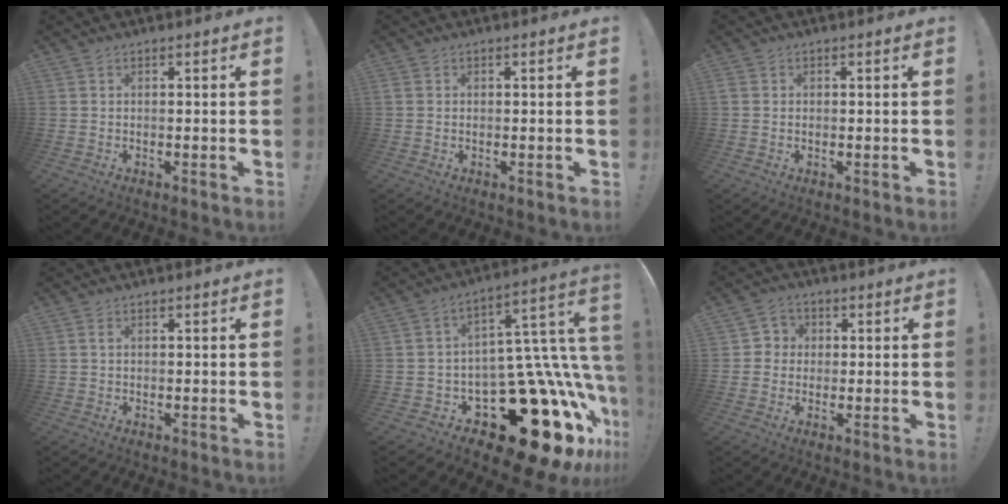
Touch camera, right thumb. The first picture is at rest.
{"total": 0.7, "force": [0.1, 0.6, 0.2], "torque": [-0.006, 0.005, 0.002]}
{"total": 1.1, "force": [0.1, 1.0, 0.4], "torque": [-0.011, 0.004, 0.002]}
{"total": 0.7, "force": [0.1, 0.3, 0.6], "torque": [-0.014, 0.004, 0.000]}
{"total": 28.0, "force": [-11.1, 14.4, 21.3], "torque": [-0.238, 0.022, -0.127]}
{"total": 4.5, "force": [-0.1, 4.4, 1.0], "torque": [-0.016, 0.009, -0.002]}